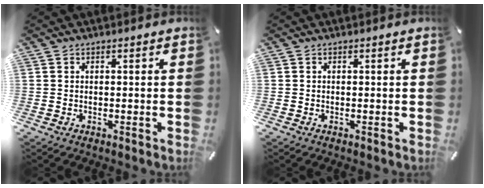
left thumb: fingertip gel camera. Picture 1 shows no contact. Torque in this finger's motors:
{"motor_torque": [-0.22, -0.07, -0.05, 0.12, 0.00]}